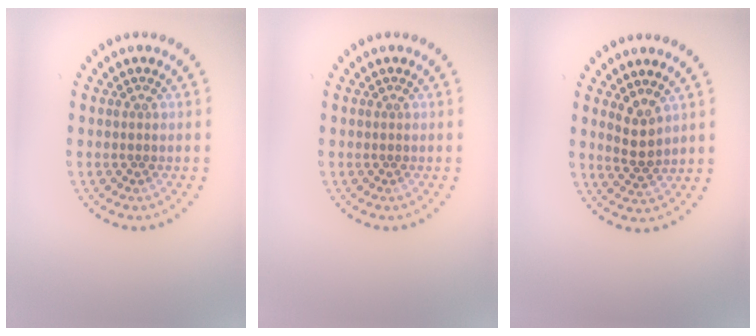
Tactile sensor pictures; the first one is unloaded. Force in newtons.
{"total": 0.0}
{"total": 2.2, "press": 2.0, "slide": 1.1}